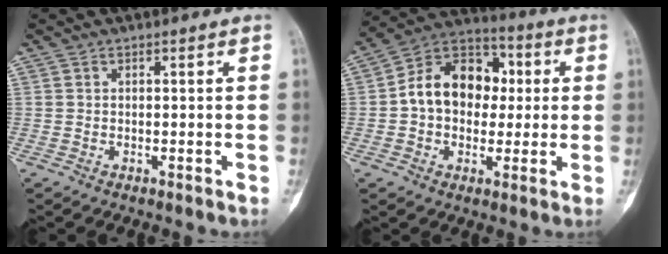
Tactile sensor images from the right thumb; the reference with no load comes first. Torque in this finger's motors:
{"motor_torque": [-0.01, 0.27, 0.60, -0.38, 0.25]}